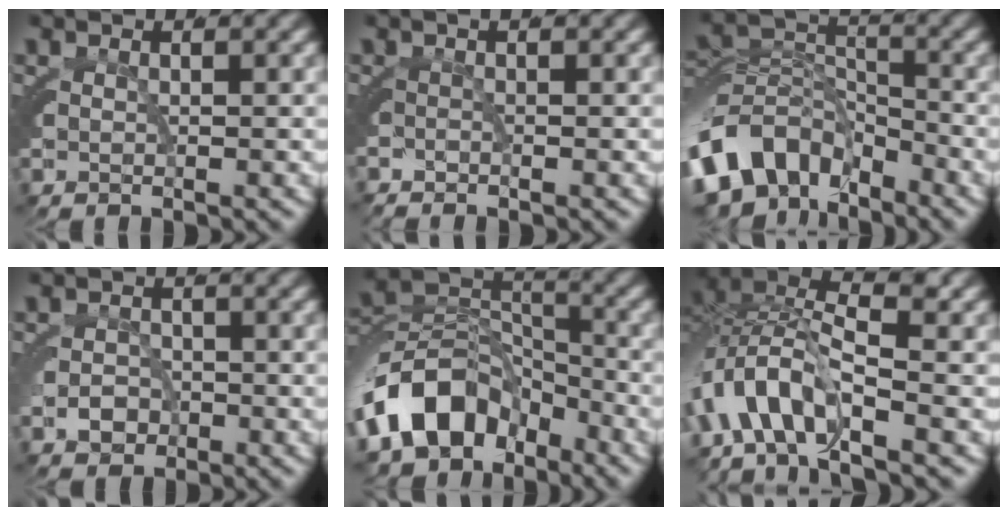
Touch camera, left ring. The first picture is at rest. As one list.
[{"total": 0.9, "force": [-0.9, 0.0, 0.1], "torque": [0.005, 0.006, -0.023]}, {"total": 10.5, "force": [-4.8, 7.6, 5.3], "torque": [-0.097, -0.038, -0.073]}, {"total": 1.5, "force": [-0.9, 1.2, 0.3], "torque": [0.012, 0.002, -0.018]}, {"total": 8.4, "force": [-4.0, 5.6, 4.9], "torque": [-0.075, -0.011, -0.065]}, {"total": 7.3, "force": [-1.5, 4.8, 5.4], "torque": [-0.141, -0.022, -0.019]}]